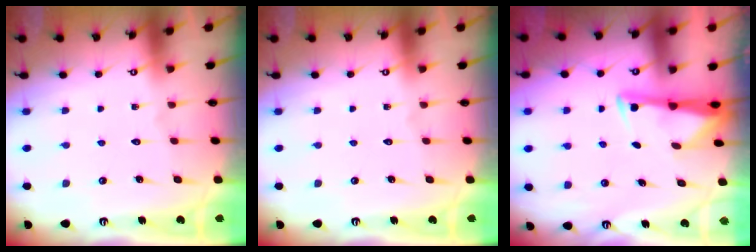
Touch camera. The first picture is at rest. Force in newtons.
{"total": 0.0}
{"total": 3.1, "press": 3.1, "slide": 0.4}